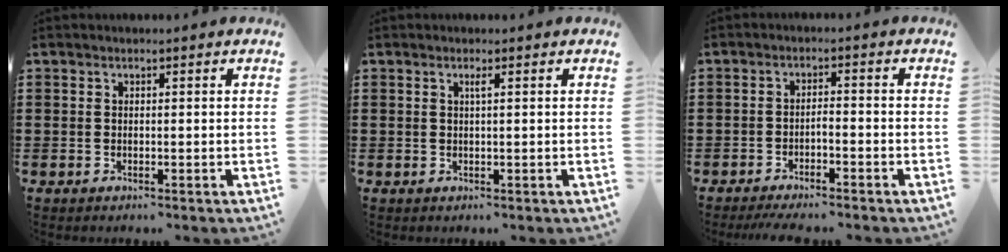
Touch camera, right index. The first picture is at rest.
{"total": 0.9, "force": [0.3, -0.1, 0.9], "torque": [-0.016, -0.003, 0.005]}
{"total": 2.2, "force": [-2.0, 0.0, 1.0], "torque": [-0.020, -0.001, -0.039]}